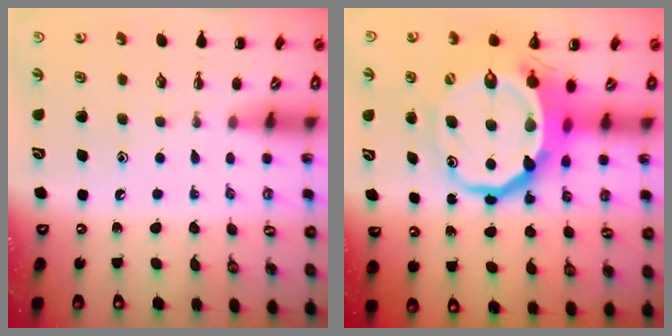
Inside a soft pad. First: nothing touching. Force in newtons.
{"total": 13.8, "press": 13.5, "slide": 2.9}